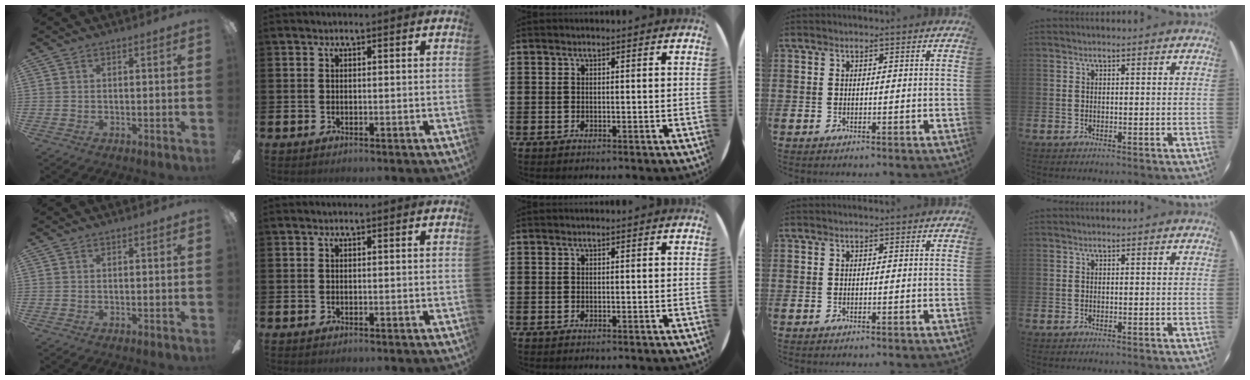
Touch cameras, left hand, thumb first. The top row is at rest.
{}